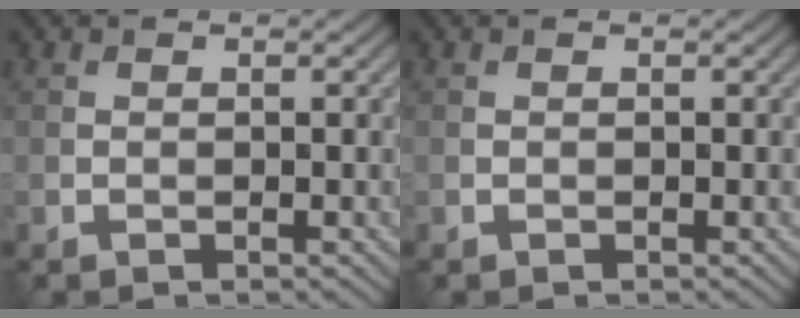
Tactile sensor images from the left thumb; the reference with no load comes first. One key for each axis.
{"total": 0.0}